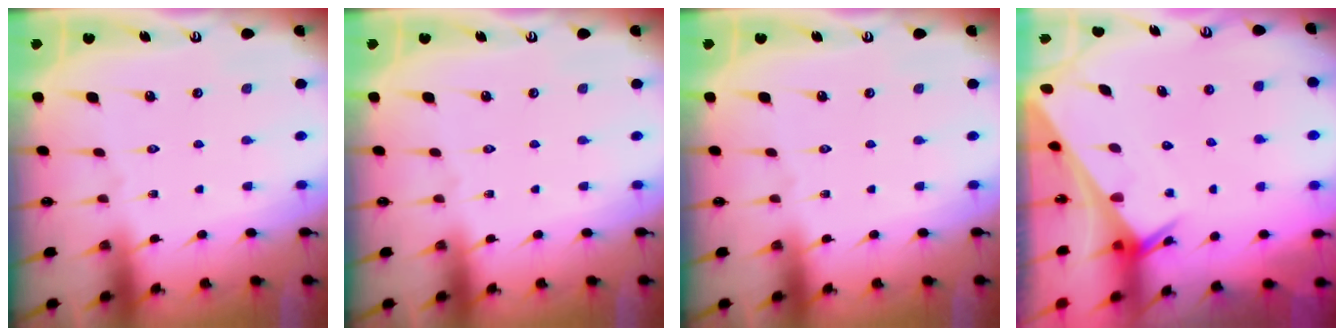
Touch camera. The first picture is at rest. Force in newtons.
{"total": 0.0}
{"total": 0.0}
{"total": 2.6, "press": 2.6, "slide": 0.1}